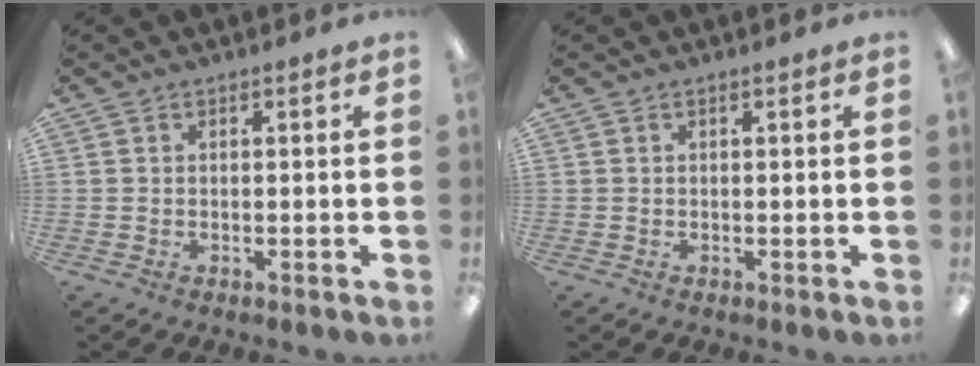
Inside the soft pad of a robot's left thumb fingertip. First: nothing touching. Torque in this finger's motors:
{"motor_torque": [0.00, 0.00, 0.01, -0.01, 0.00]}